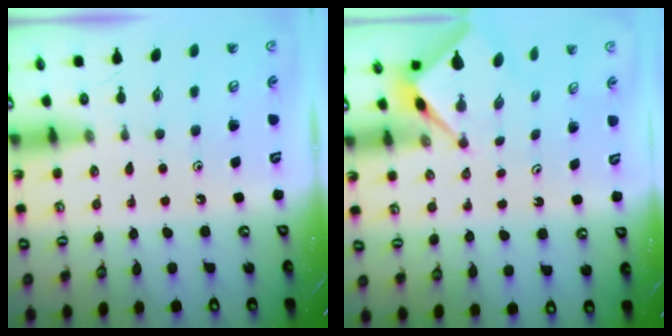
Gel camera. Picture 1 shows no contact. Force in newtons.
{"total": 2.7, "press": 2.7, "slide": 0.1}